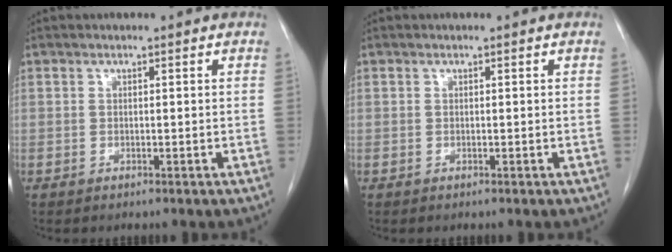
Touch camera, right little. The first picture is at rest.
{"total": 0.0}